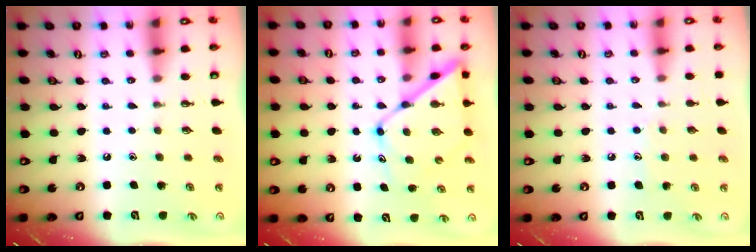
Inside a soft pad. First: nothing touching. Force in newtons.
{"total": 12.6, "press": 12.6, "slide": 1.1}
{"total": 5.5, "press": 5.5, "slide": 0.6}